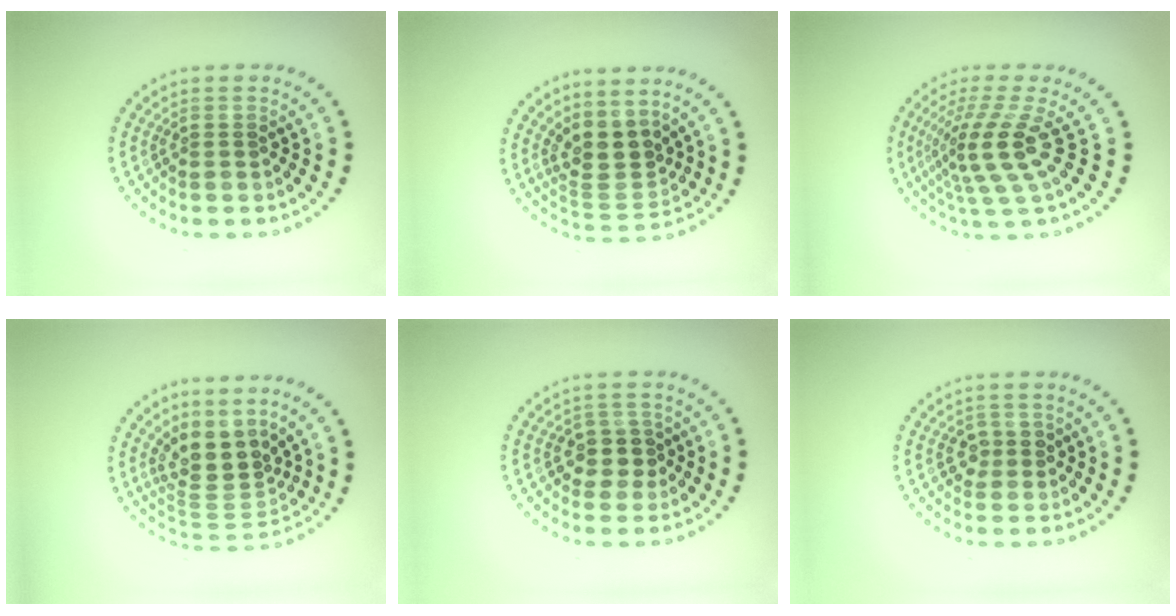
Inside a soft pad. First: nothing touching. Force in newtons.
{"total": 3.2, "press": 2.6, "slide": 2.0}
{"total": 4.5, "press": 3.2, "slide": 3.1}
{"total": 3.9, "press": 2.6, "slide": 2.9}
{"total": 2.4, "press": 2.1, "slide": 1.1}
{"total": 1.5, "press": 1.4, "slide": 0.4}